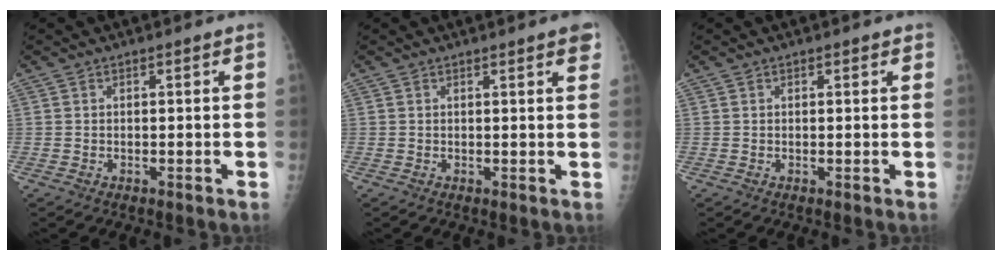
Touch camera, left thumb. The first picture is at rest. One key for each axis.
{"total": 2.6, "fx": 1.6, "fy": 0.4, "fz": 2.1, "tx": -0.021, "ty": -0.002, "tz": 0.015}
{"total": 1.1, "fx": 0.6, "fy": 0.6, "fz": 0.8, "tx": -0.005, "ty": 0.000, "tz": 0.005}